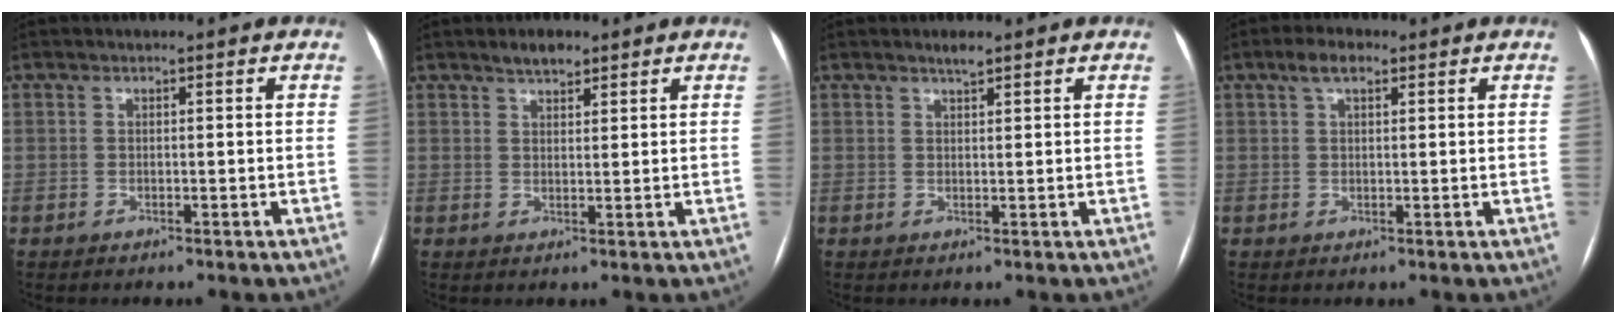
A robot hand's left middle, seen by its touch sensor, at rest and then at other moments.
{"total": 2.8, "force": [2.3, 1.1, 1.3], "torque": [-0.025, 0.007, 0.037]}
{"total": 1.5, "force": [1.2, 0.2, 0.8], "torque": [-0.017, 0.002, 0.024]}
{"total": 3.4, "force": [2.0, 1.3, 2.4], "torque": [-0.048, 0.016, 0.037]}